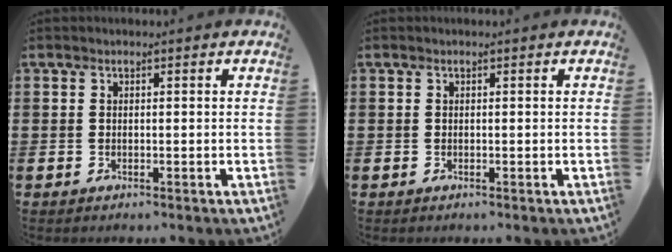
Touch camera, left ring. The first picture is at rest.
{"total": 0.0}